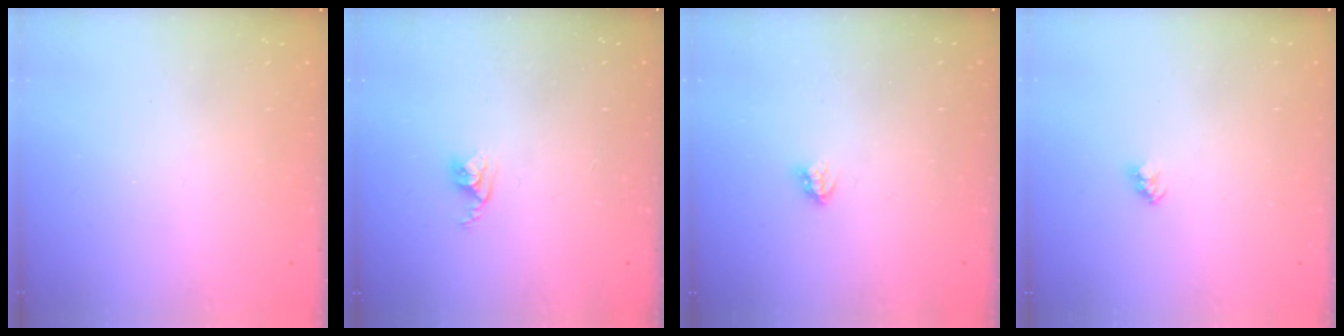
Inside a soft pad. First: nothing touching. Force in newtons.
{"total": 3.8, "press": 3.8, "slide": 0.4}
{"total": 3.2, "press": 3.2, "slide": 0.3}
{"total": 2.4, "press": 2.4, "slide": 0.1}